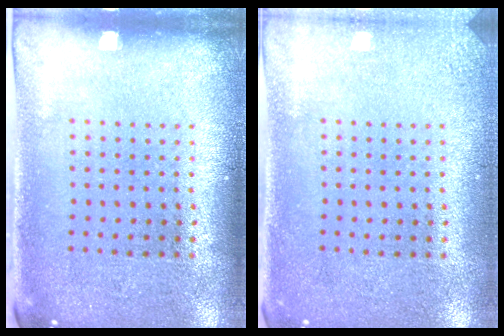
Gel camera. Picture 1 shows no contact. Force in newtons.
{"total": 1.6, "press": 1.6, "slide": 0.2}